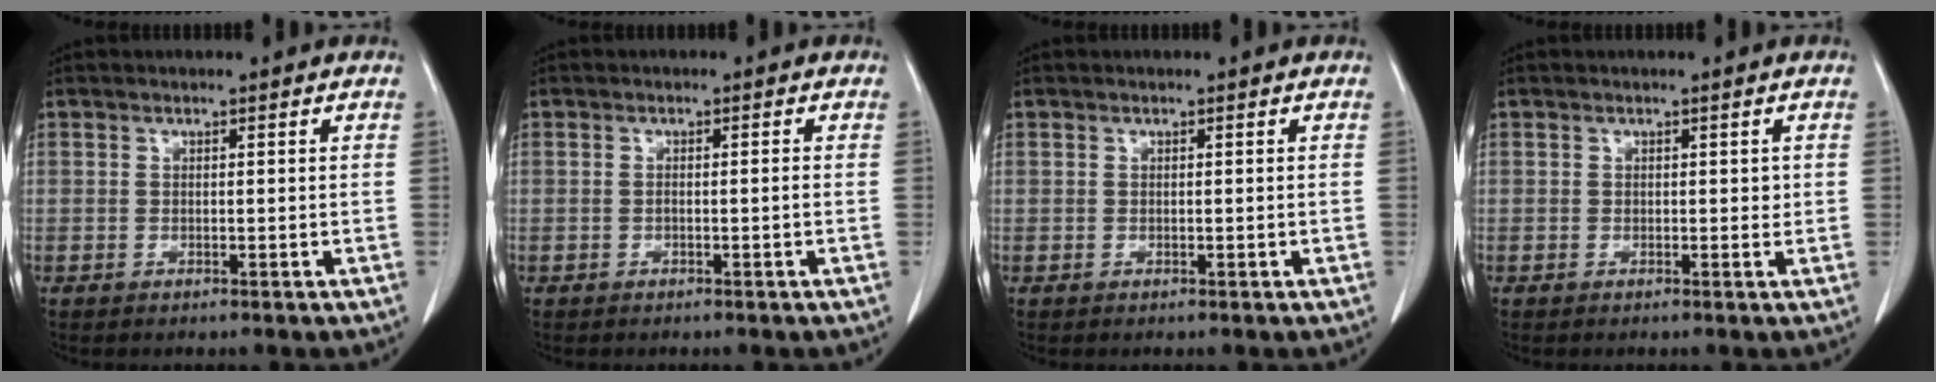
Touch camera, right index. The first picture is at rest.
{"total": 0.9, "force": [-0.3, 0.0, 0.9], "torque": [-0.016, 0.000, -0.002]}
{"total": 0.0}
{"total": 0.9, "force": [0.2, 0.6, 0.6], "torque": [-0.002, 0.001, 0.001]}